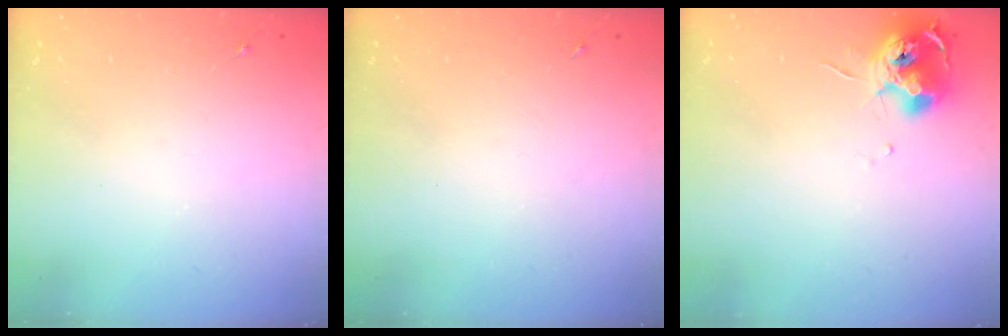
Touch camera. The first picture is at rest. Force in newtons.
{"total": 0.0}
{"total": 11.5, "press": 11.4, "slide": 0.6}